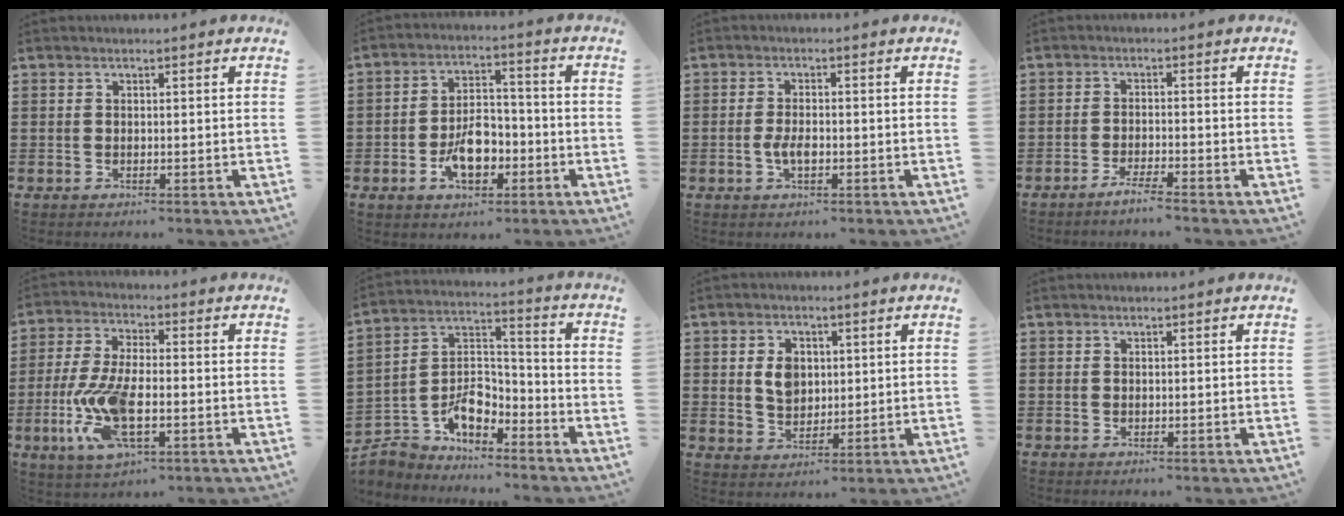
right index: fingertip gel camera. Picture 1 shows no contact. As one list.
[{"total": 7.8, "force": [-3.0, 4.5, 5.7], "torque": [-0.106, 0.008, -0.056]}, {"total": 3.0, "force": [-0.8, 1.4, 2.6], "torque": [-0.062, -0.002, -0.019]}, {"total": 2.6, "force": [-2.3, -0.2, 1.2], "torque": [-0.020, 0.003, -0.043]}, {"total": 11.2, "force": [-3.3, 4.4, 9.8], "torque": [-0.228, -0.014, -0.064]}, {"total": 7.9, "force": [-4.8, 5.0, 3.7], "torque": [-0.085, 0.008, -0.091]}, {"total": 4.8, "force": [0.8, 3.5, 3.1], "torque": [-0.072, 0.013, 0.012]}, {"total": 0.0}]